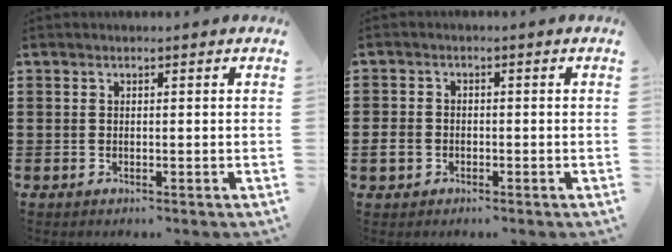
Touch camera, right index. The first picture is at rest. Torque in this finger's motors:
{"motor_torque": [0.86, 0.81, 0.31, 0.03]}